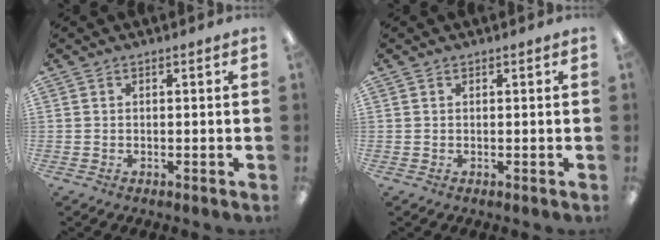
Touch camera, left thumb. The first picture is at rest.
{"total": 0.0}